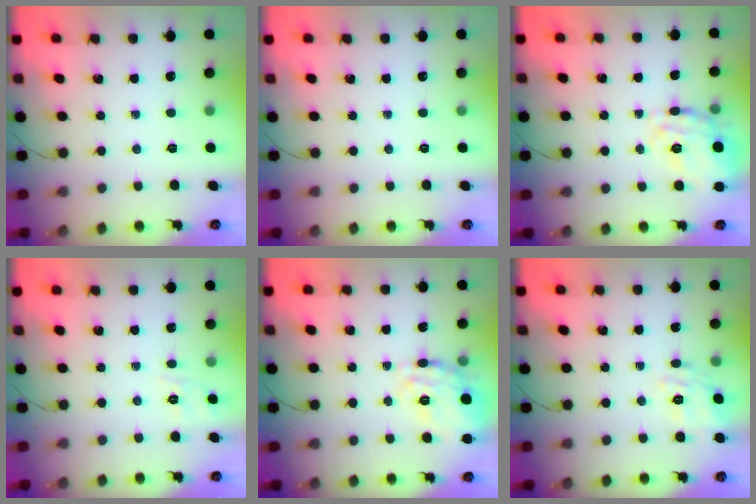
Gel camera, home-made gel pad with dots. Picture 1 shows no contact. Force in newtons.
{"total": 0.0}
{"total": 14.7, "press": 14.6, "slide": 0.8}
{"total": 2.2, "press": 1.1, "slide": 1.9}
{"total": 14.7, "press": 14.6, "slide": 0.8}
{"total": 6.6, "press": 6.5, "slide": 1.2}